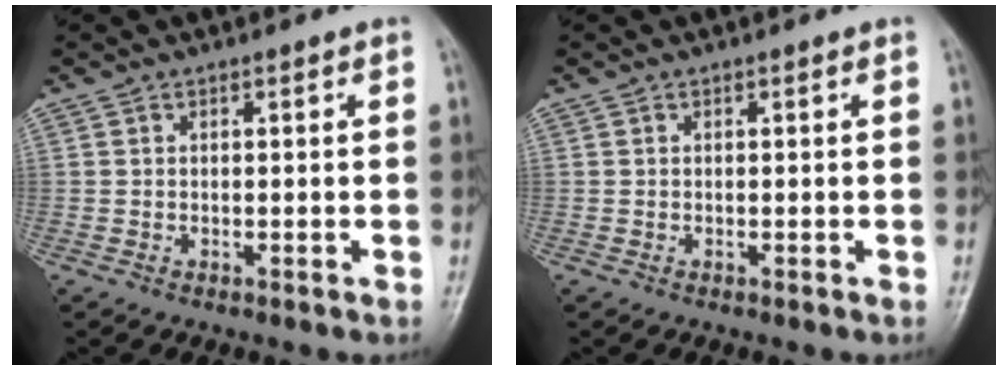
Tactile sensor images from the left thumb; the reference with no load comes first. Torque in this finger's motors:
{"motor_torque": [-0.03, 0.04, -0.05, -0.09, 0.00]}